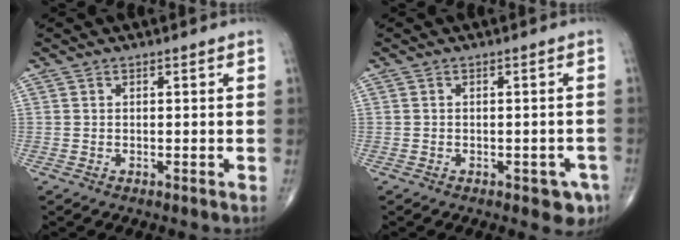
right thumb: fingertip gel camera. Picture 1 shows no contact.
{"total": 5.2, "force": [-2.5, 2.3, 3.9], "torque": [-0.032, 0.007, -0.025]}